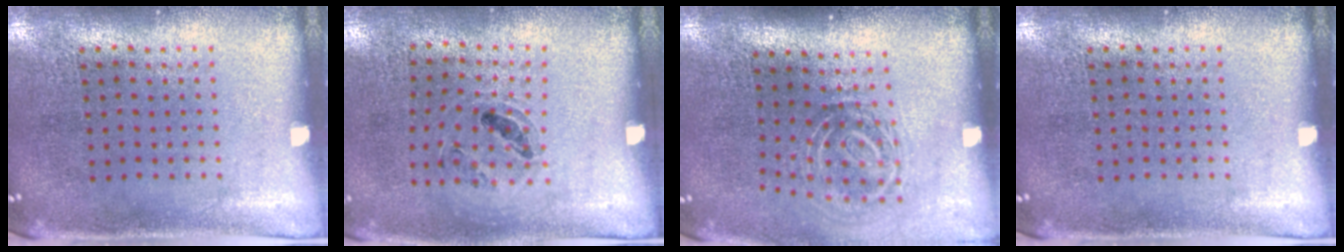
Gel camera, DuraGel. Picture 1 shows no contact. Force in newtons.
{"total": 1.0, "press": 0.9, "slide": 0.4}
{"total": 2.0, "press": 1.3, "slide": 1.5}
{"total": 0.0}